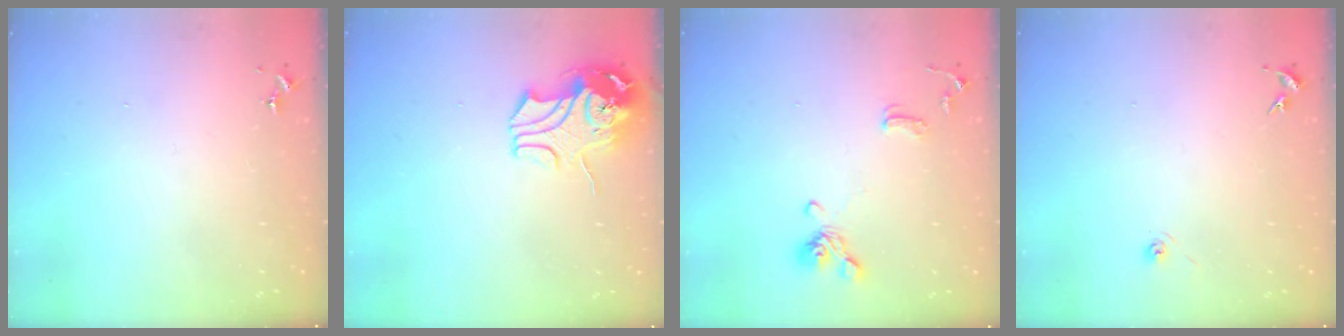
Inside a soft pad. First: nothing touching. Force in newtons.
{"total": 11.5, "press": 11.4, "slide": 1.6}
{"total": 10.8, "press": 10.7, "slide": 1.5}
{"total": 3.2, "press": 2.7, "slide": 1.7}